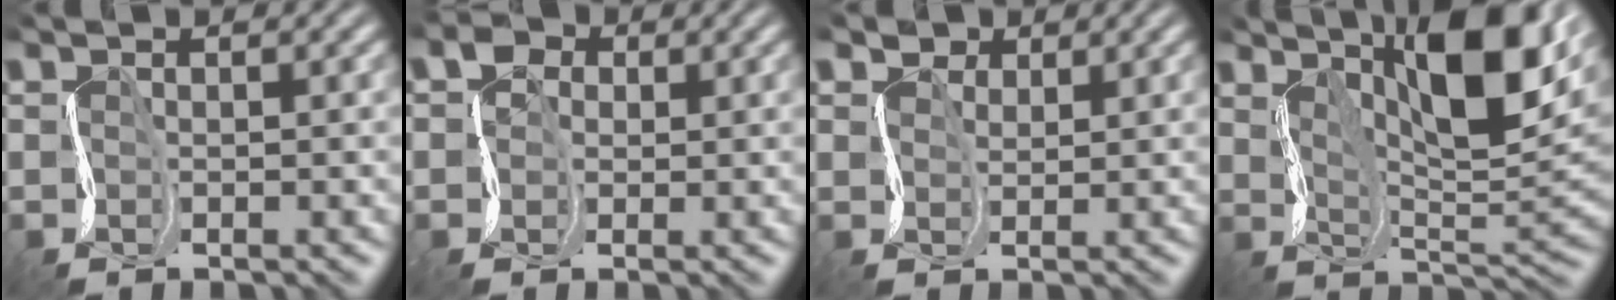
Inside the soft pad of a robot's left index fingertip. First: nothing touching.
{"total": 2.2, "force": [0.5, 2.1, -0.2], "torque": [0.008, 0.011, -0.003]}
{"total": 2.5, "force": [1.8, 1.6, -0.5], "torque": [0.005, 0.009, 0.027]}
{"total": 10.8, "force": [5.8, 3.2, 8.5], "torque": [-0.134, 0.012, 0.095]}